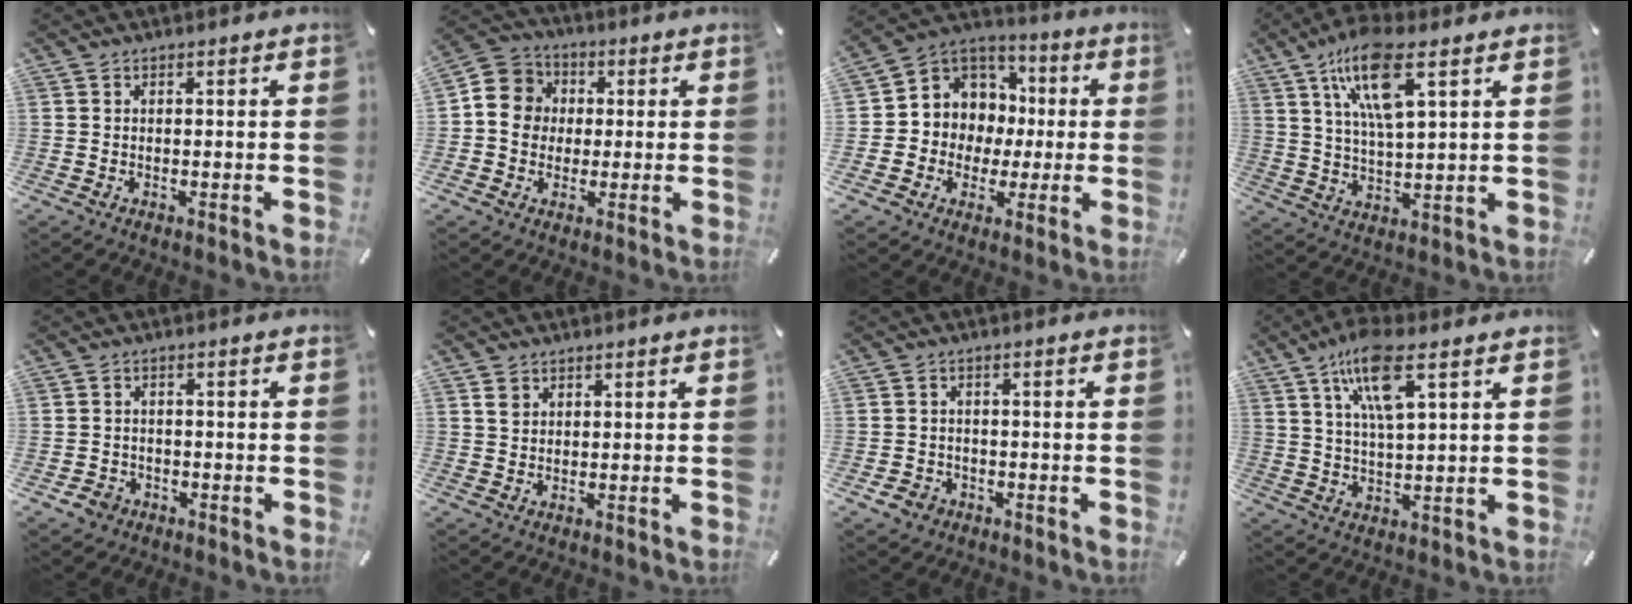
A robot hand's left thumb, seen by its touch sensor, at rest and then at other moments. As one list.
[{"total": 8.3, "force": [-0.3, 8.0, 2.3], "torque": [-0.044, 0.016, -0.006]}, {"total": 9.8, "force": [0.7, 9.8, 0.2], "torque": [-0.027, -0.026, 0.027]}, {"total": 13.4, "force": [7.2, 4.1, 10.5], "torque": [-0.219, -0.010, 0.123]}, {"total": 3.2, "force": [-1.8, 2.5, 0.8], "torque": [-0.012, 0.009, -0.036]}, {"total": 2.1, "force": [1.2, 1.6, 0.7], "torque": [-0.010, -0.002, 0.022]}, {"total": 3.5, "force": [-1.9, 2.9, 0.8], "torque": [-0.020, 0.007, -0.039]}, {"total": 11.3, "force": [6.1, 3.2, 9.0], "torque": [-0.183, -0.004, 0.105]}]